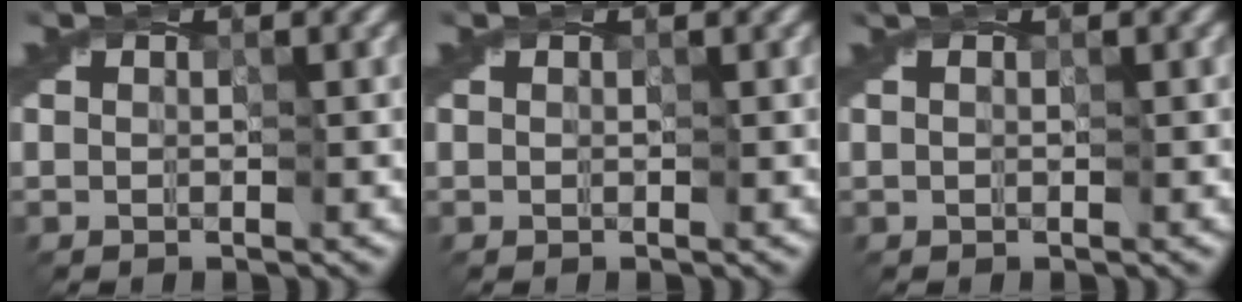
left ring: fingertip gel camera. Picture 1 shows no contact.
{"total": 0.0}
{"total": 1.0, "force": [0.5, 0.1, 0.8], "torque": [-0.008, 0.006, 0.005]}